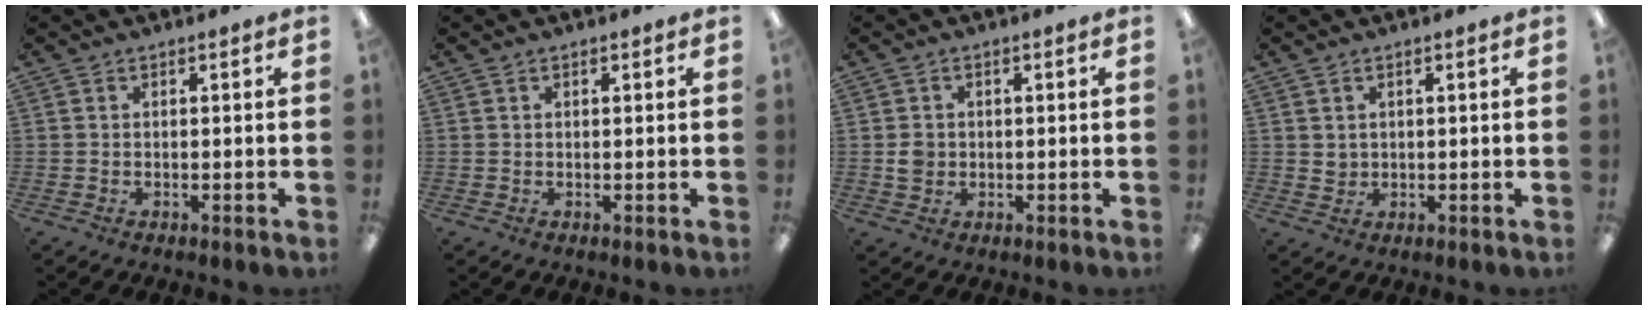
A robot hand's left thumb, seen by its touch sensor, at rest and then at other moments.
{"total": 0.6, "force": [0.4, 0.3, 0.3], "torque": [-0.006, 0.002, 0.007]}
{"total": 3.0, "force": [0.0, 2.7, 1.3], "torque": [-0.017, 0.002, -0.003]}
{"total": 2.0, "force": [1.0, 1.6, 0.4], "torque": [-0.001, -0.001, 0.017]}